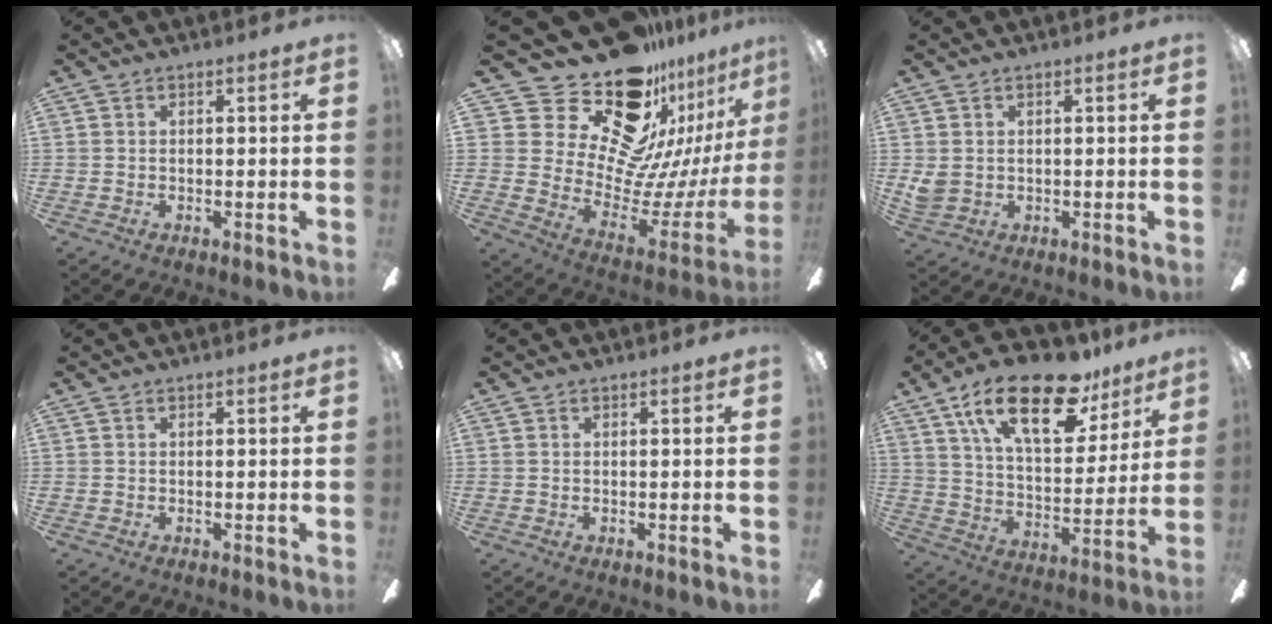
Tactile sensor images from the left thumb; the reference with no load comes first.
{"total": 26.6, "force": [18.9, 13.4, 13.0], "torque": [-0.244, -0.162, 0.360]}
{"total": 2.9, "force": [1.0, 2.4, 1.2], "torque": [-0.017, 0.001, 0.020]}
{"total": 0.0}
{"total": 0.0}
{"total": 23.1, "force": [14.2, 9.9, 15.3], "torque": [-0.247, -0.067, 0.241]}